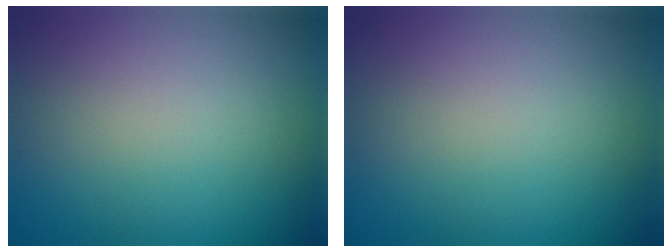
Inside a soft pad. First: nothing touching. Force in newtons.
{"total": 0.0}